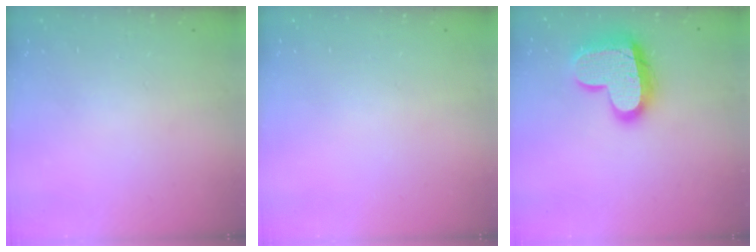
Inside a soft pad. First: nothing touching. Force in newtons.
{"total": 0.0}
{"total": 18.4, "press": 18.3, "slide": 1.7}